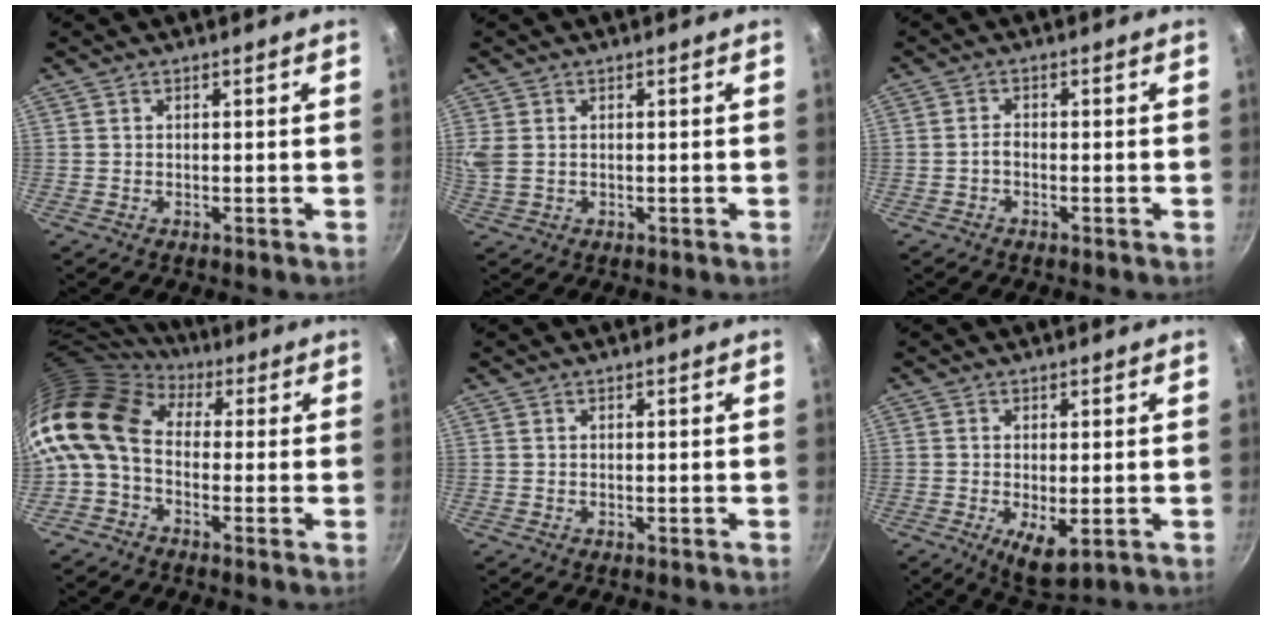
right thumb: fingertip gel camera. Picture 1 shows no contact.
{"total": 3.5, "force": [0.7, 2.5, 2.3], "torque": [-0.049, 0.001, 0.018]}
{"total": 1.4, "force": [-0.8, 0.6, 1.0], "torque": [-0.018, 0.011, -0.019]}
{"total": 13.9, "force": [0.7, 9.8, 9.8], "torque": [-0.193, 0.026, -0.011]}
{"total": 0.0}
{"total": 6.0, "force": [-1.4, 2.3, 5.4], "torque": [-0.084, -0.015, -0.011]}